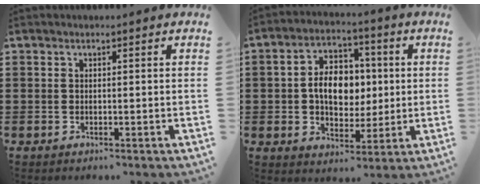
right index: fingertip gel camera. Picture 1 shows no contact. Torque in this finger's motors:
{"motor_torque": [1.98, -0.16, 0.33, 0.21]}